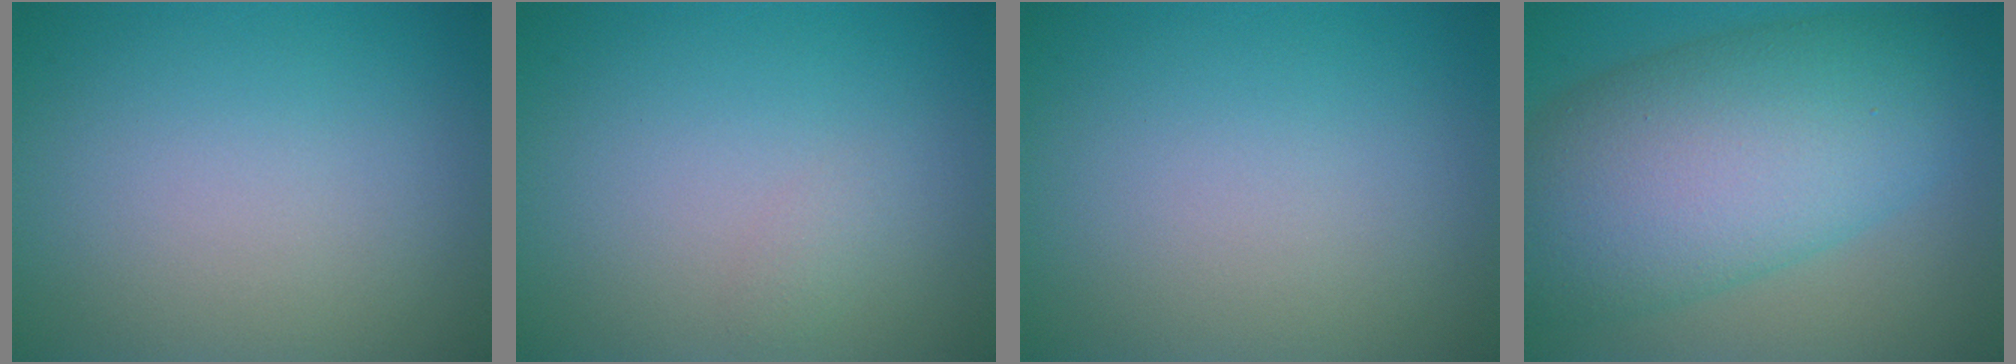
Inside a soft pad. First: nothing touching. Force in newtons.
{"total": 0.6, "press": 0.6, "slide": 0.0}
{"total": 0.0}
{"total": 12.1, "press": 12.1, "slide": 0.2}